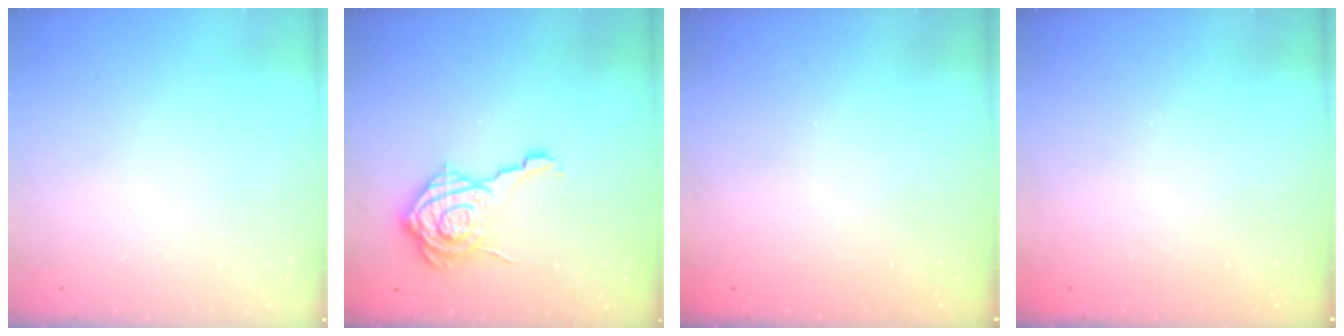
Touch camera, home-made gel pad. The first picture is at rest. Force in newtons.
{"total": 14.4, "press": 14.4, "slide": 0.9}
{"total": 2.4, "press": 2.3, "slide": 0.8}
{"total": 2.4, "press": 2.2, "slide": 0.8}